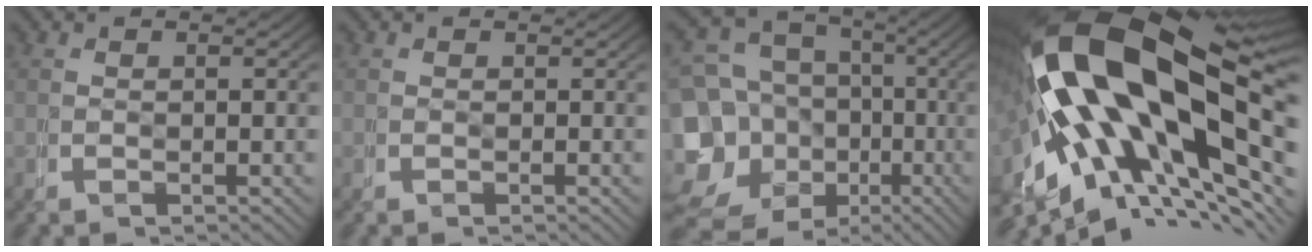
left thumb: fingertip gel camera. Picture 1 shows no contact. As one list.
[{"total": 0.6, "force": [0.0, -0.1, -0.6], "torque": [0.009, 0.000, 0.000]}, {"total": 14.5, "force": [-6.0, 11.9, 5.7], "torque": [-0.135, -0.075, -0.088]}, {"total": 24.9, "force": [-2.2, 15.4, 19.5], "torque": [-0.405, -0.081, -0.001]}]